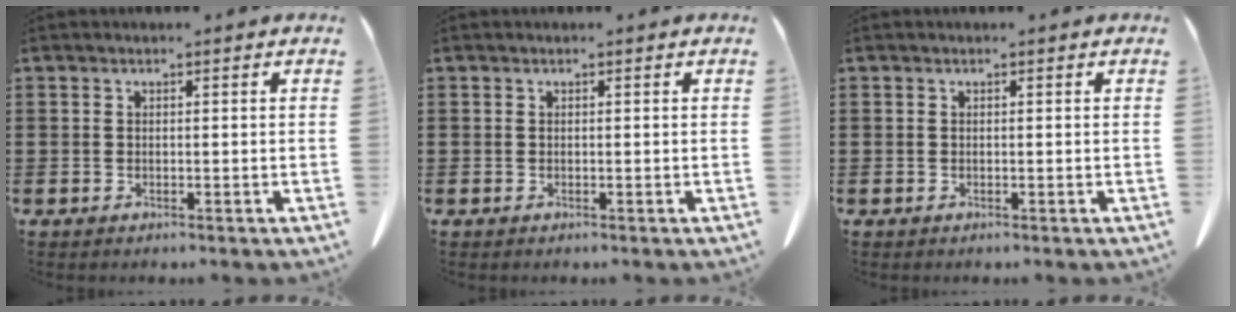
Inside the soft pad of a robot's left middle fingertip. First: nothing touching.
{"total": 0.0}
{"total": 0.0}